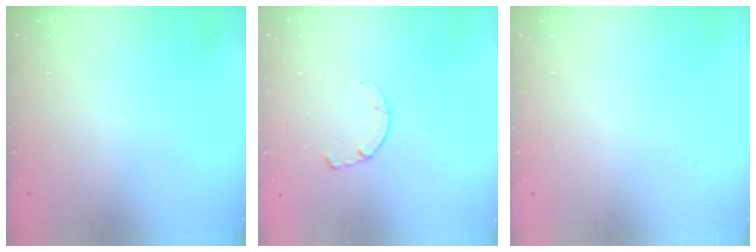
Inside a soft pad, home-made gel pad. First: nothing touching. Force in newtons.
{"total": 1.8, "press": 1.7, "slide": 0.3}
{"total": 0.0}